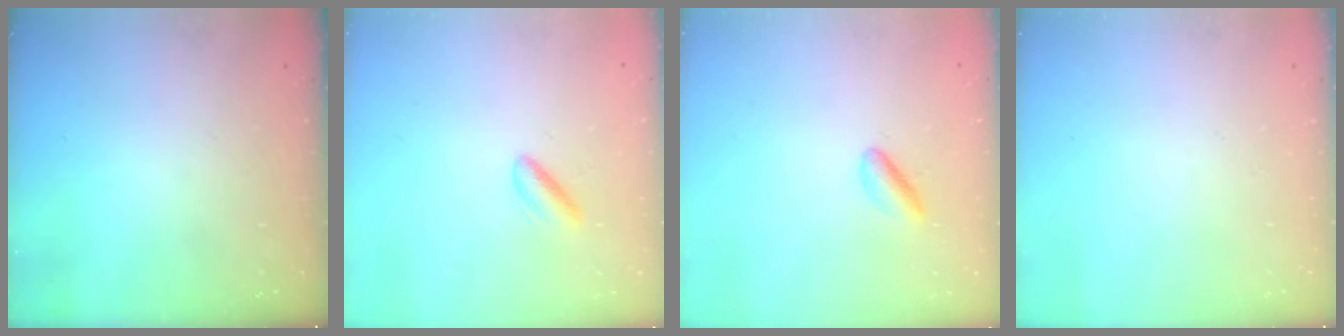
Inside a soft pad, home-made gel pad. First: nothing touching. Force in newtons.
{"total": 4.9, "press": 4.7, "slide": 1.1}
{"total": 2.5, "press": 2.5, "slide": 0.2}
{"total": 0.0}